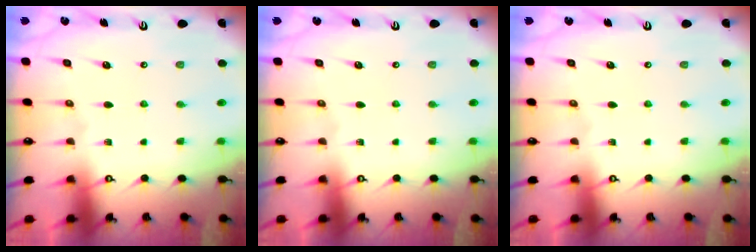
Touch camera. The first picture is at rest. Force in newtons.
{"total": 0.0}
{"total": 0.0}